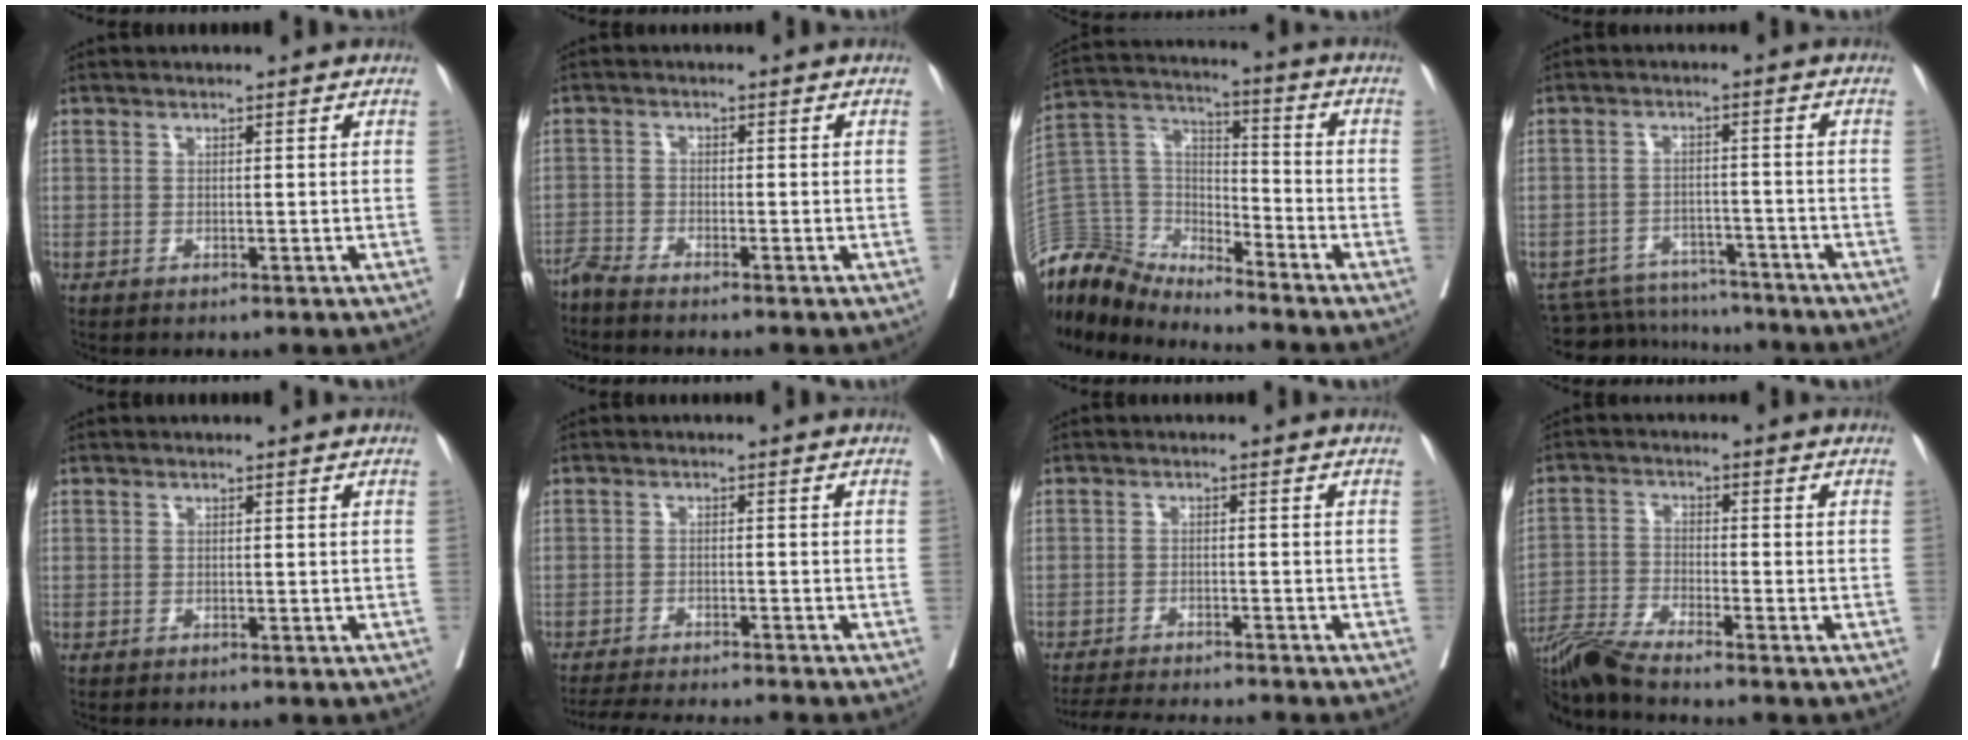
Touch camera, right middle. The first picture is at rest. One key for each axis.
{"total": 3.1, "fx": -2.9, "fy": -0.8, "fz": 0.8, "tx": -0.012, "ty": -0.007, "tz": -0.057}
{"total": 11.6, "fx": -11.5, "fy": 1.5, "fz": 0.8, "tx": -0.019, "ty": 0.050, "tz": -0.228}
{"total": 10.0, "fx": -9.7, "fy": 2.5, "fz": 0.9, "tx": -0.017, "ty": 0.004, "tz": -0.141}
{"total": 0.0}
{"total": 10.3, "fx": -9.6, "fy": -0.5, "fz": 3.8, "tx": -0.046, "ty": -0.015, "tz": -0.143}
{"total": 9.5, "fx": -9.0, "fy": -0.4, "fz": 3.1, "tx": -0.039, "ty": -0.011, "tz": -0.136}
{"total": 8.0, "fx": -7.0, "fy": -1.0, "fz": 3.7, "tx": -0.069, "ty": -0.028, "tz": -0.137}